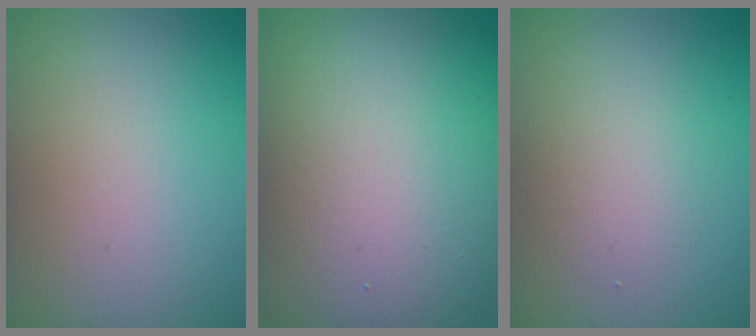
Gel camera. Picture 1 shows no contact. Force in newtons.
{"total": 18.0, "press": 18.0, "slide": 0.9}
{"total": 2.2, "press": 2.2, "slide": 0.1}